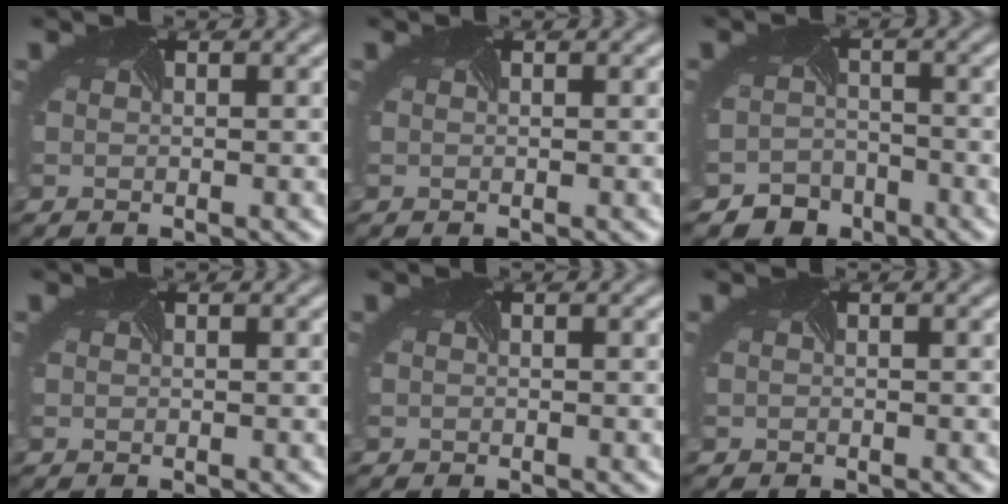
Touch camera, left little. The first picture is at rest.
{"total": 0.0}
{"total": 5.3, "force": [-4.8, 2.2, -0.7], "torque": [0.018, -0.015, -0.072]}
{"total": 0.0}
{"total": 0.5, "force": [-0.4, 0.1, -0.4], "torque": [0.005, -0.009, -0.004]}
{"total": 0.7, "force": [-0.5, 0.3, -0.4], "torque": [0.006, -0.010, -0.007]}